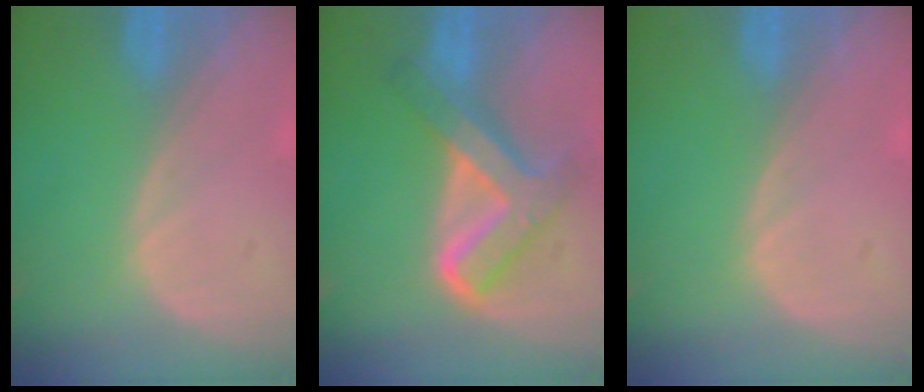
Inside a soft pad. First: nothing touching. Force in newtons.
{"total": 8.2, "press": 8.2, "slide": 0.7}
{"total": 0.5, "press": 0.1, "slide": 0.5}